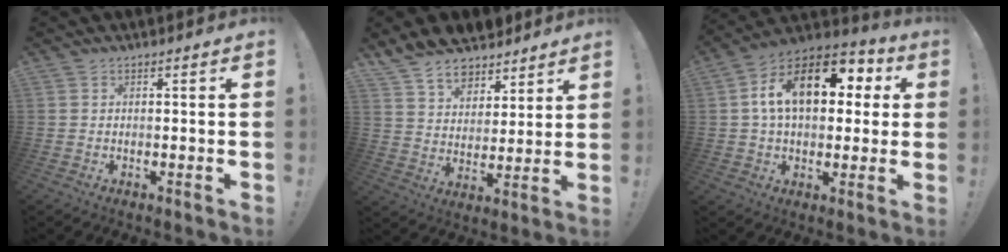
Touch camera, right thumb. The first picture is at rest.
{"total": 10.6, "force": [8.7, 5.7, 2.1], "torque": [-0.053, -0.070, 0.171]}
{"total": 18.8, "force": [4.8, 10.9, 14.5], "torque": [-0.237, 0.004, 0.081]}